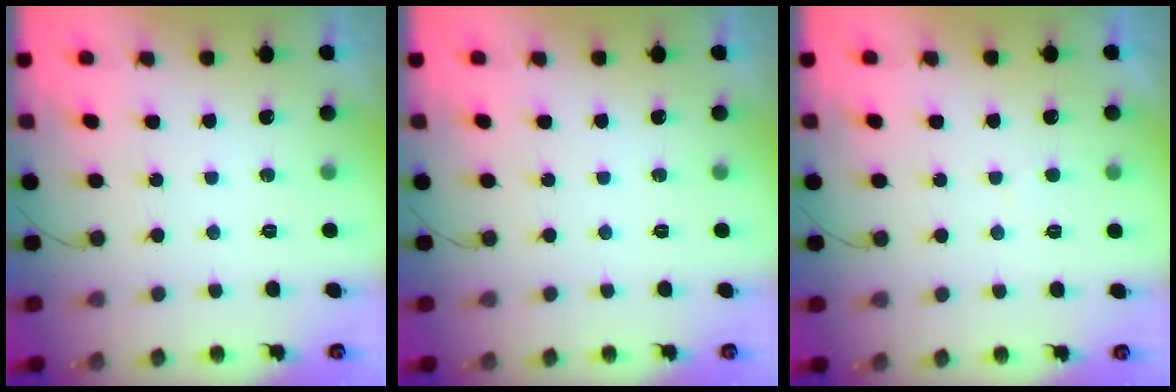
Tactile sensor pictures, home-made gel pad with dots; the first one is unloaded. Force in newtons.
{"total": 0.0}
{"total": 2.4, "press": 2.4, "slide": 0.4}